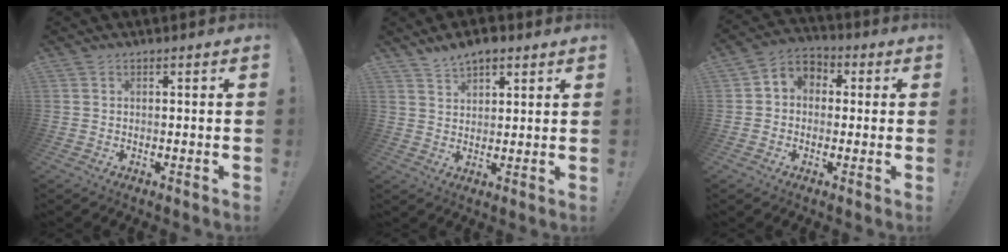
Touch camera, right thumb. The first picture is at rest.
{"total": 5.4, "force": [4.1, 2.7, 2.3], "torque": [-0.032, -0.018, 0.074]}
{"total": 5.9, "force": [-0.6, 5.2, 2.6], "torque": [-0.041, 0.015, -0.007]}